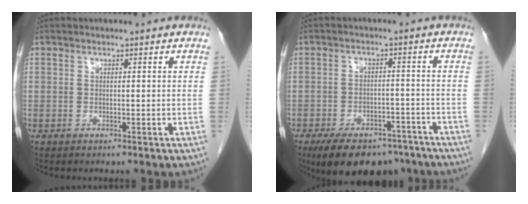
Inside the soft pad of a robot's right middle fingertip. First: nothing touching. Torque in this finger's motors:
{"motor_torque": [1.25, -0.89, 0.18, 0.08]}